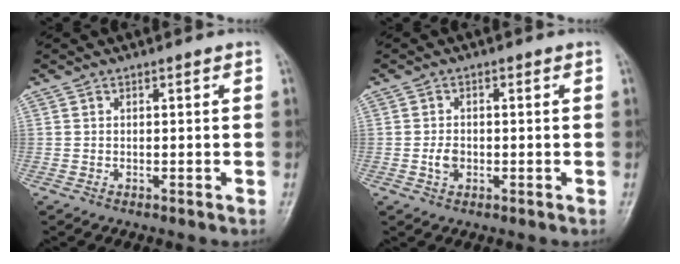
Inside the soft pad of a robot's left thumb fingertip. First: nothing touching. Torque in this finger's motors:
{"motor_torque": [0.45, 0.50, 0.67, 0.11, 0.00]}